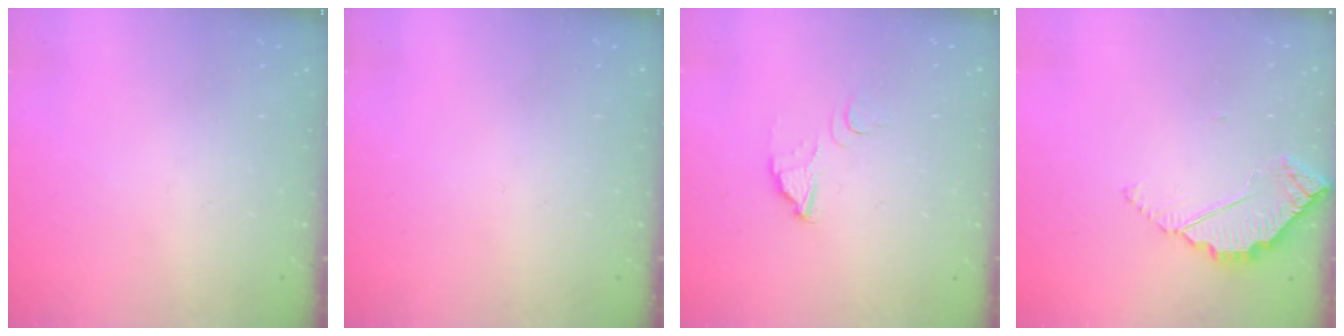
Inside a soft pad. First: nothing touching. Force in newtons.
{"total": 0.0}
{"total": 3.9, "press": 3.9, "slide": 0.3}
{"total": 3.8, "press": 3.8, "slide": 0.3}